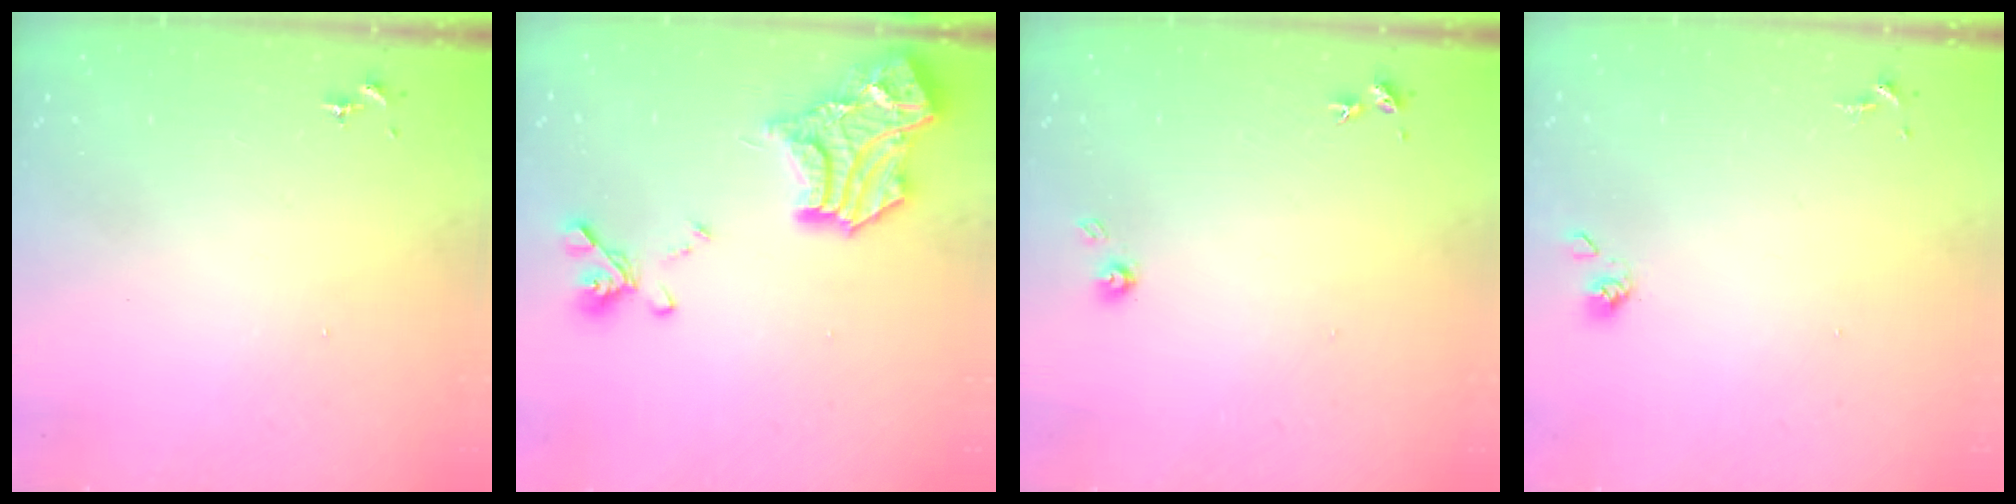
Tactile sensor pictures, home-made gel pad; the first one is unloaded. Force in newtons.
{"total": 22.9, "press": 22.8, "slide": 2.3}
{"total": 3.9, "press": 3.8, "slide": 0.4}
{"total": 3.6, "press": 3.4, "slide": 1.3}